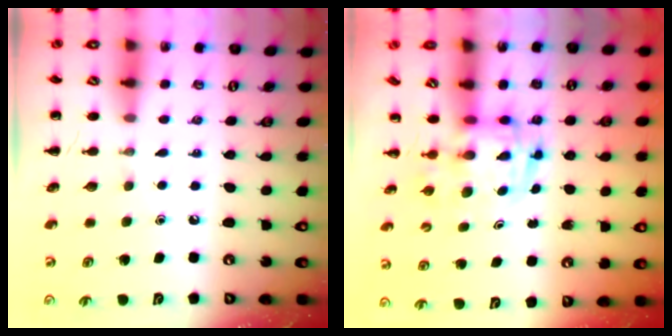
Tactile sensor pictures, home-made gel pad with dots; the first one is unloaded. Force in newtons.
{"total": 2.9, "press": 2.9, "slide": 0.5}